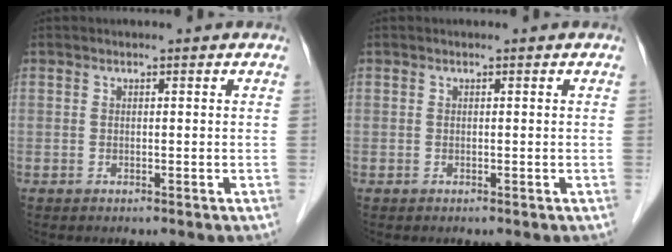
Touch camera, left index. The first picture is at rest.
{"total": 0.0}